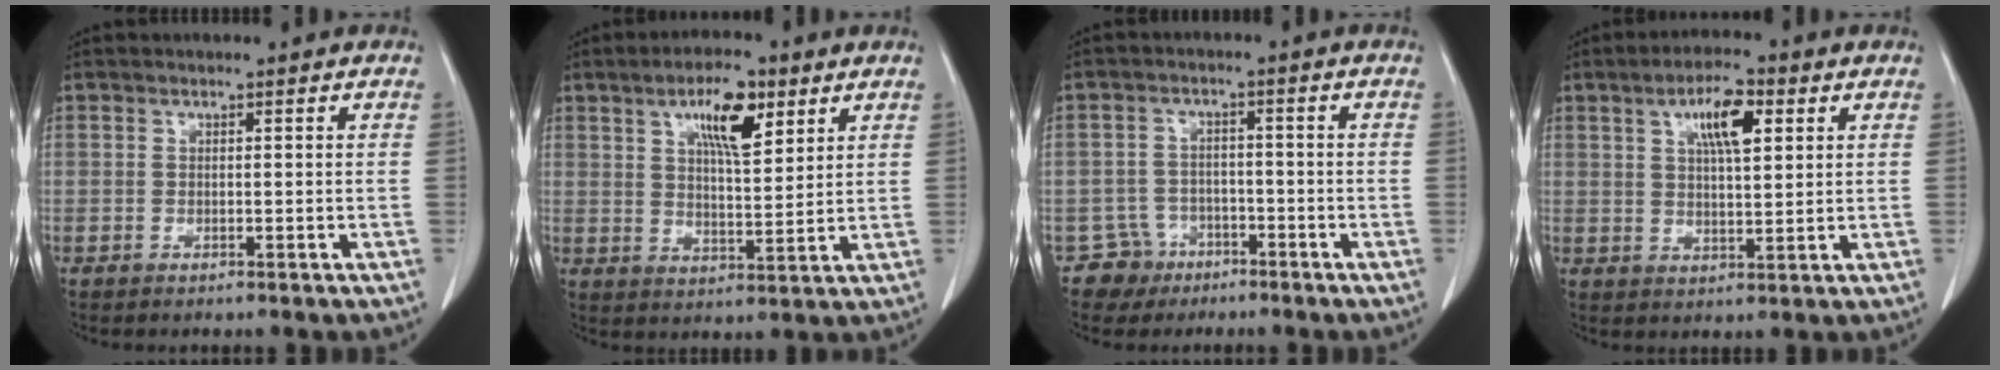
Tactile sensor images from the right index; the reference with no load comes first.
{"total": 9.0, "force": [4.6, 2.7, 7.3], "torque": [-0.125, 0.004, 0.078]}
{"total": 5.0, "force": [-2.9, 3.9, -0.6], "torque": [0.017, 0.013, -0.049]}
{"total": 7.5, "force": [3.1, 2.1, 6.5], "torque": [-0.113, 0.007, 0.053]}